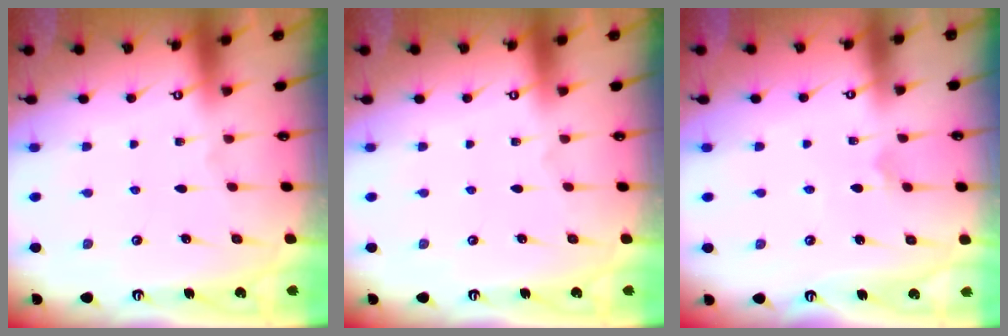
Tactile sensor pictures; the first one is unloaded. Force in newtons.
{"total": 0.0}
{"total": 2.7, "press": 2.7, "slide": 0.3}